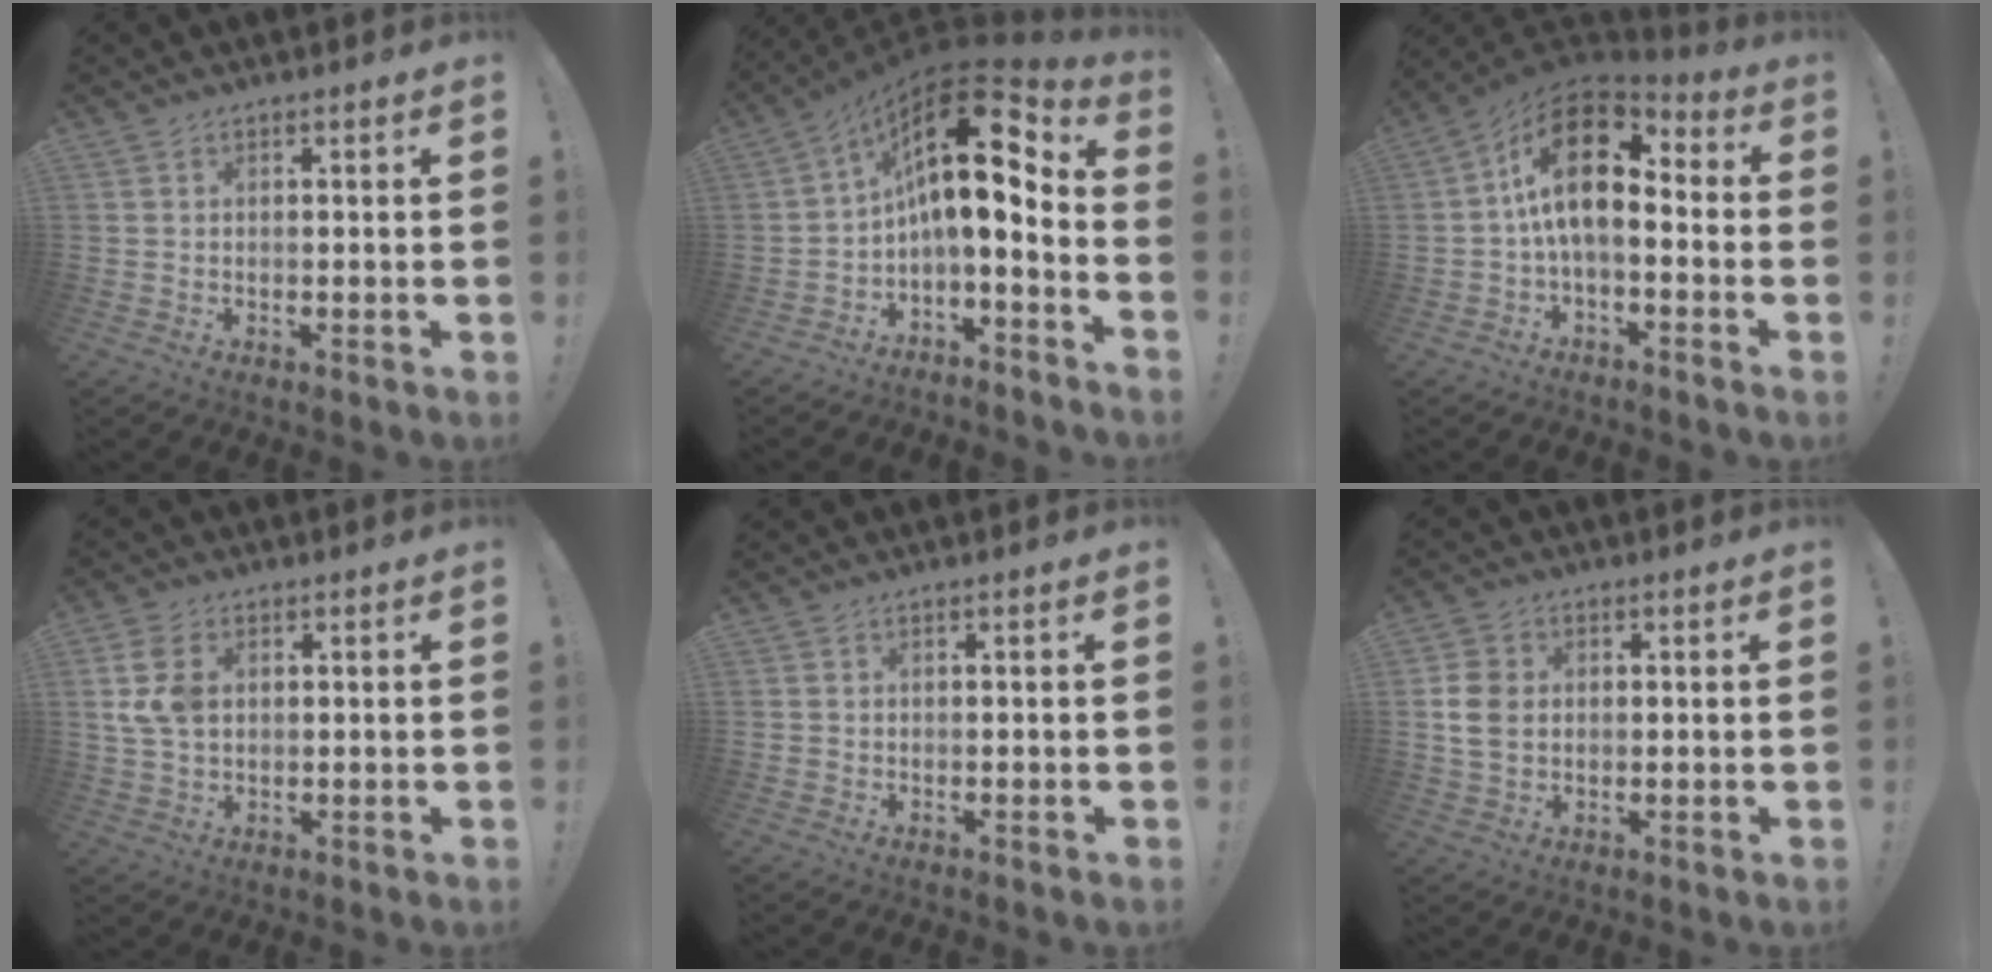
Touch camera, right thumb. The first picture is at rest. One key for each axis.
{"total": 16.1, "fx": 4.7, "fy": 5.4, "fz": 14.5, "tx": -0.246, "ty": -0.035, "tz": 0.078}
{"total": 16.0, "fx": 3.4, "fy": 8.2, "fz": 13.3, "tx": -0.238, "ty": -0.012, "tz": 0.059}
{"total": 12.3, "fx": 2.6, "fy": 8.9, "fz": 8.1, "tx": -0.163, "ty": -0.003, "tz": 0.051}
{"total": 0.7, "fx": -0.3, "fy": 0.7, "fz": 0.0, "tx": 0.000, "ty": 0.003, "tz": -0.006}
{"total": 8.3, "fx": 0.7, "fy": 6.7, "fz": 5.0, "tx": -0.104, "ty": 0.008, "tz": 0.015}